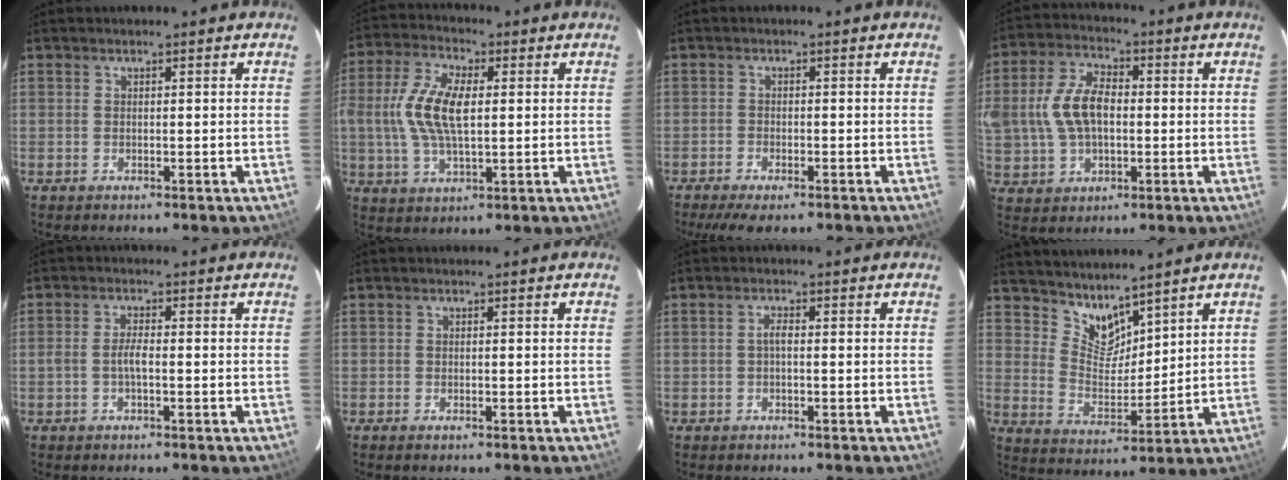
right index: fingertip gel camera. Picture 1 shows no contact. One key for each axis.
{"total": 11.3, "fx": 0.7, "fy": 5.1, "fz": 10.0, "tx": -0.207, "ty": 0.010, "tz": 0.011}
{"total": 6.6, "fx": -5.1, "fy": 1.9, "fz": 3.7, "tx": -0.091, "ty": -0.019, "tz": -0.085}
{"total": 14.5, "fx": 0.4, "fy": 9.8, "fz": 10.7, "tx": -0.238, "ty": 0.019, "tz": 0.015}
{"total": 2.3, "fx": -0.8, "fy": 0.4, "fz": 2.1, "tx": -0.044, "ty": 0.004, "tz": -0.016}
{"total": 0.6, "fx": -0.5, "fy": 0.1, "fz": 0.4, "tx": -0.009, "ty": 0.000, "tz": -0.009}
{"total": 1.2, "fx": -0.3, "fy": 0.4, "fz": 1.1, "tx": -0.022, "ty": 0.007, "tz": -0.008}
{"total": 7.5, "fx": 6.6, "fy": 2.8, "fz": 2.4, "tx": -0.035, "ty": -0.004, "tz": 0.130}